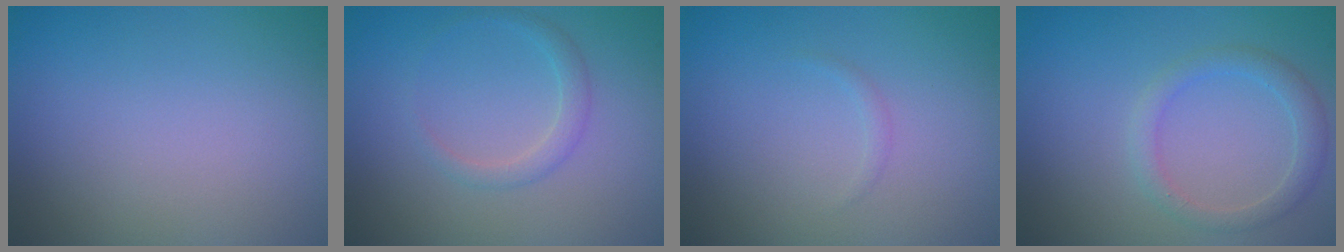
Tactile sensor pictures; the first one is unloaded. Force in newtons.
{"total": 1.4, "press": 1.4, "slide": 0.0}
{"total": 0.5, "press": 0.5, "slide": 0.0}
{"total": 2.2, "press": 2.2, "slide": 0.1}